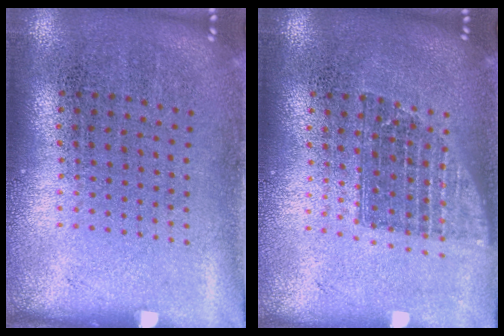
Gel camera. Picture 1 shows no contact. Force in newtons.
{"total": 1.4, "press": 1.1, "slide": 0.8}